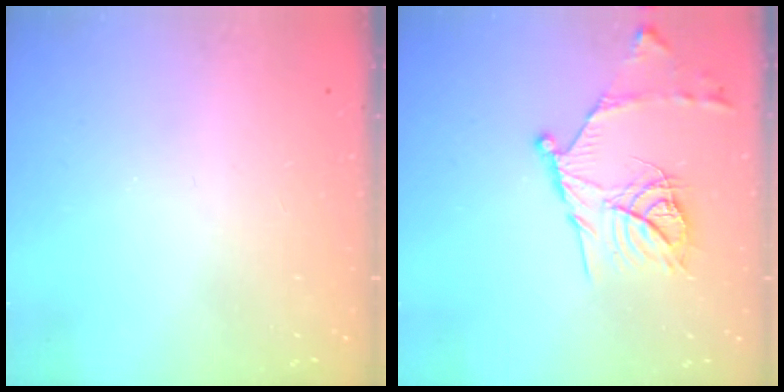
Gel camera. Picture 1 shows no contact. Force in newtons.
{"total": 16.5, "press": 16.5, "slide": 1.6}